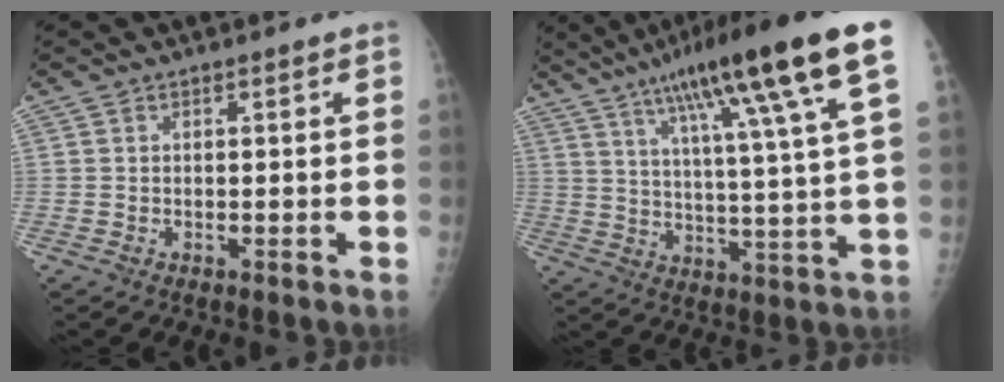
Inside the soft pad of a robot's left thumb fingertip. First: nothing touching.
{"total": 22.0, "force": [11.4, 2.0, 18.7], "torque": [-0.287, -0.014, 0.172]}